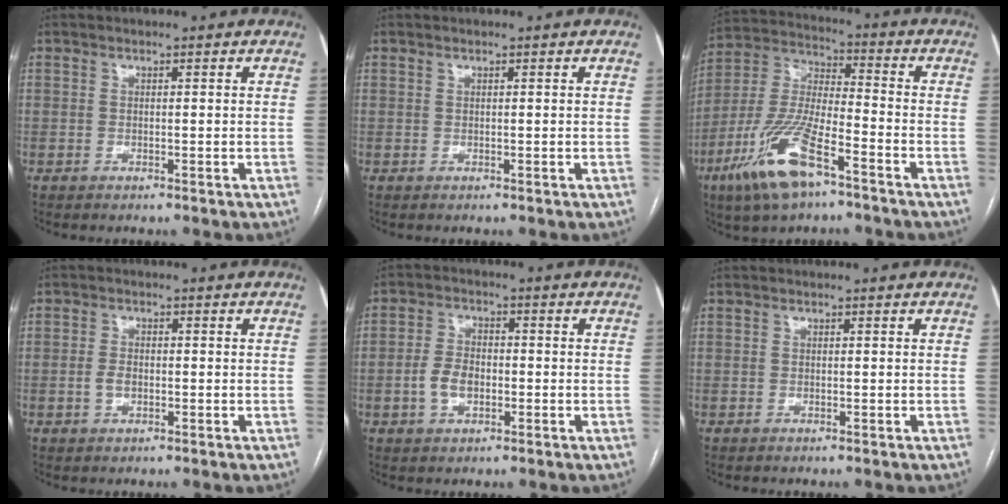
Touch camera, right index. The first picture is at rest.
{"total": 0.0}
{"total": 15.2, "force": [-8.5, 3.7, 12.0], "torque": [-0.258, -0.019, -0.158]}
{"total": 2.2, "force": [-0.6, 1.3, 1.7], "torque": [-0.036, 0.003, -0.010]}
{"total": 5.0, "force": [-1.3, 3.1, 3.7], "torque": [-0.081, 0.010, -0.023]}
{"total": 0.0}